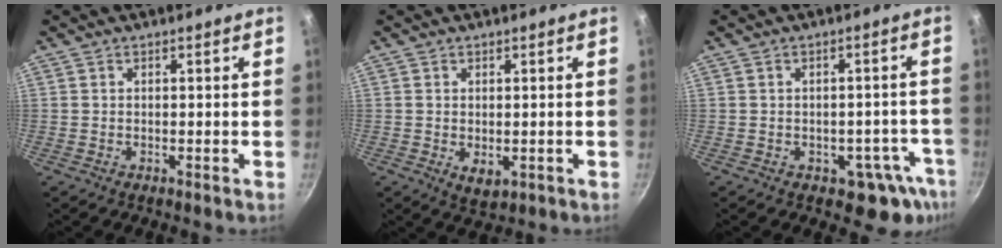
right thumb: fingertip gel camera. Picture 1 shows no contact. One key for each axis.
{"total": 3.2, "fx": -0.3, "fy": 2.0, "fz": 2.5, "tx": -0.039, "ty": -0.012, "tz": -0.001}
{"total": 7.6, "fx": -3.6, "fy": 5.0, "fz": 4.4, "tx": 0.004, "ty": 0.040, "tz": -0.028}